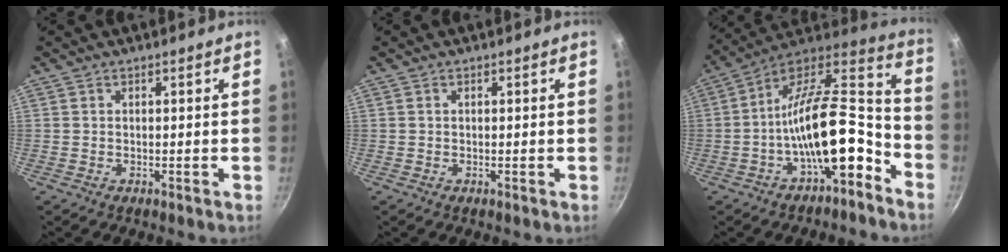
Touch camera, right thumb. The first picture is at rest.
{"total": 0.0}
{"total": 19.7, "force": [-7.8, 8.0, 16.2], "torque": [-0.233, 0.078, -0.145]}